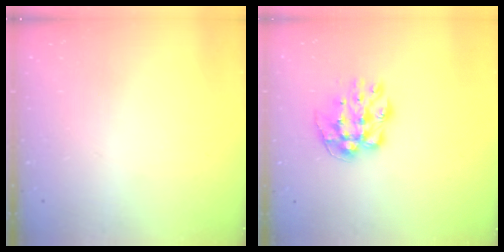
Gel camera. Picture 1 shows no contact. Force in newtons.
{"total": 9.7, "press": 9.7, "slide": 0.4}